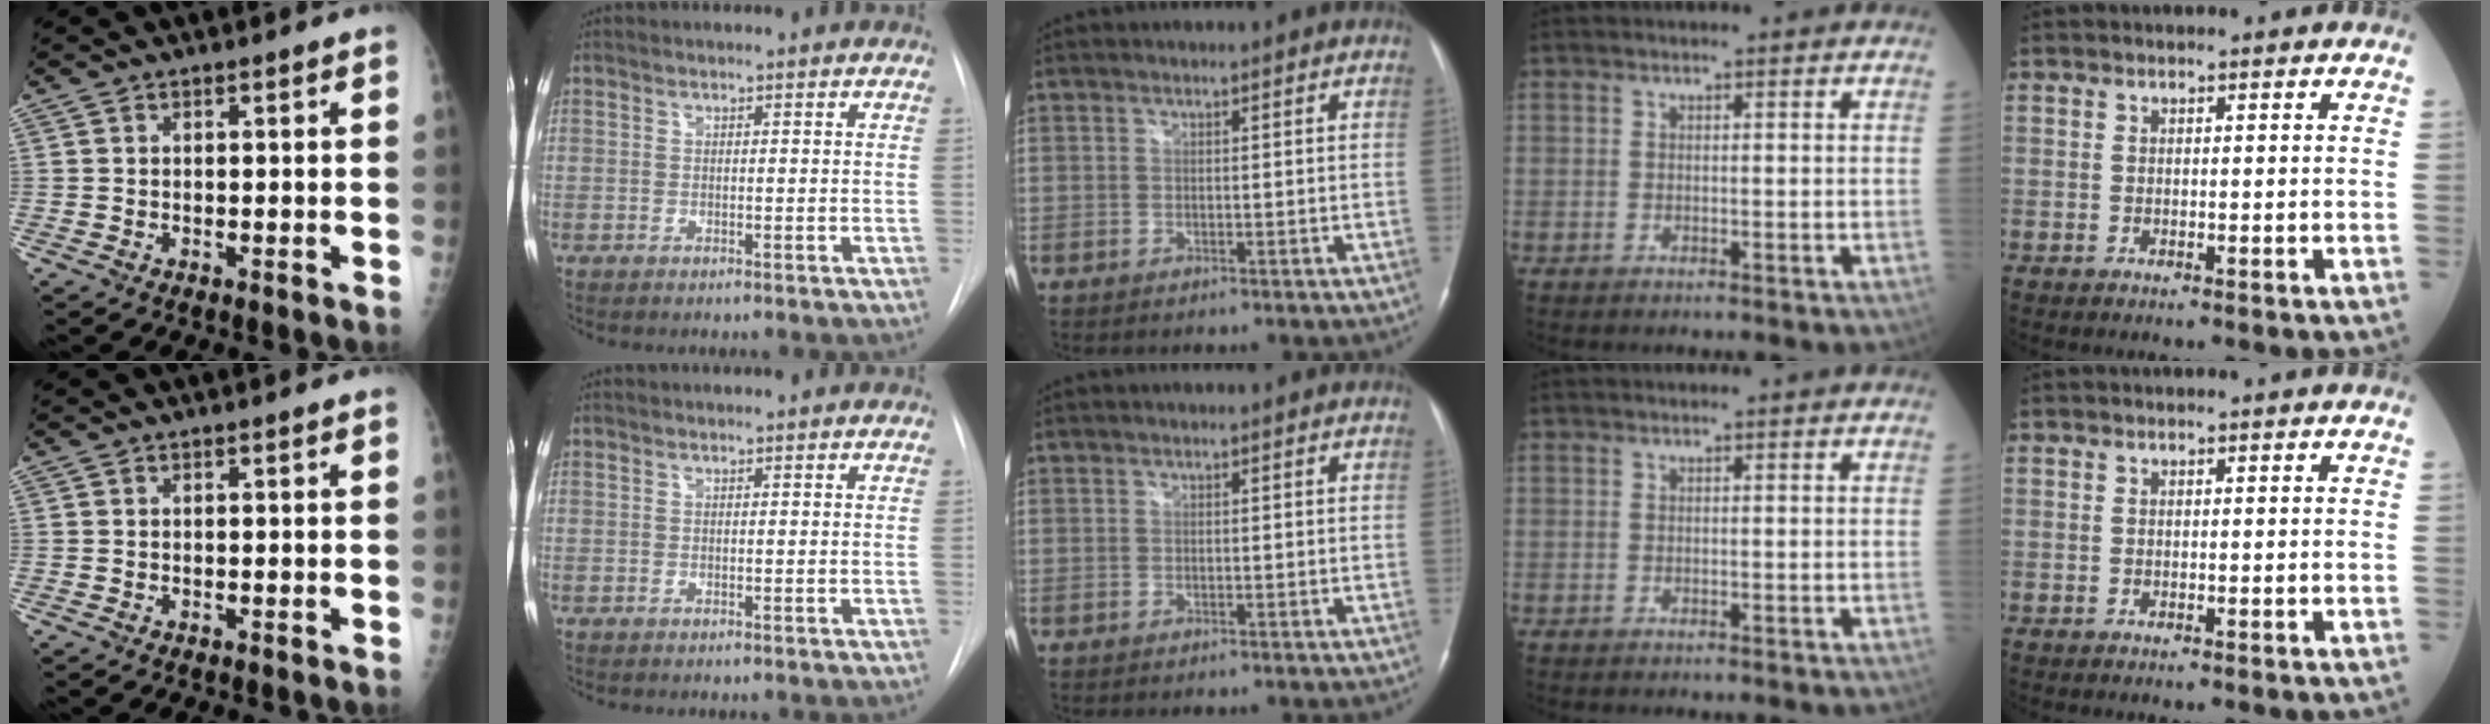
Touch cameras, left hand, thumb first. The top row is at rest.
{}